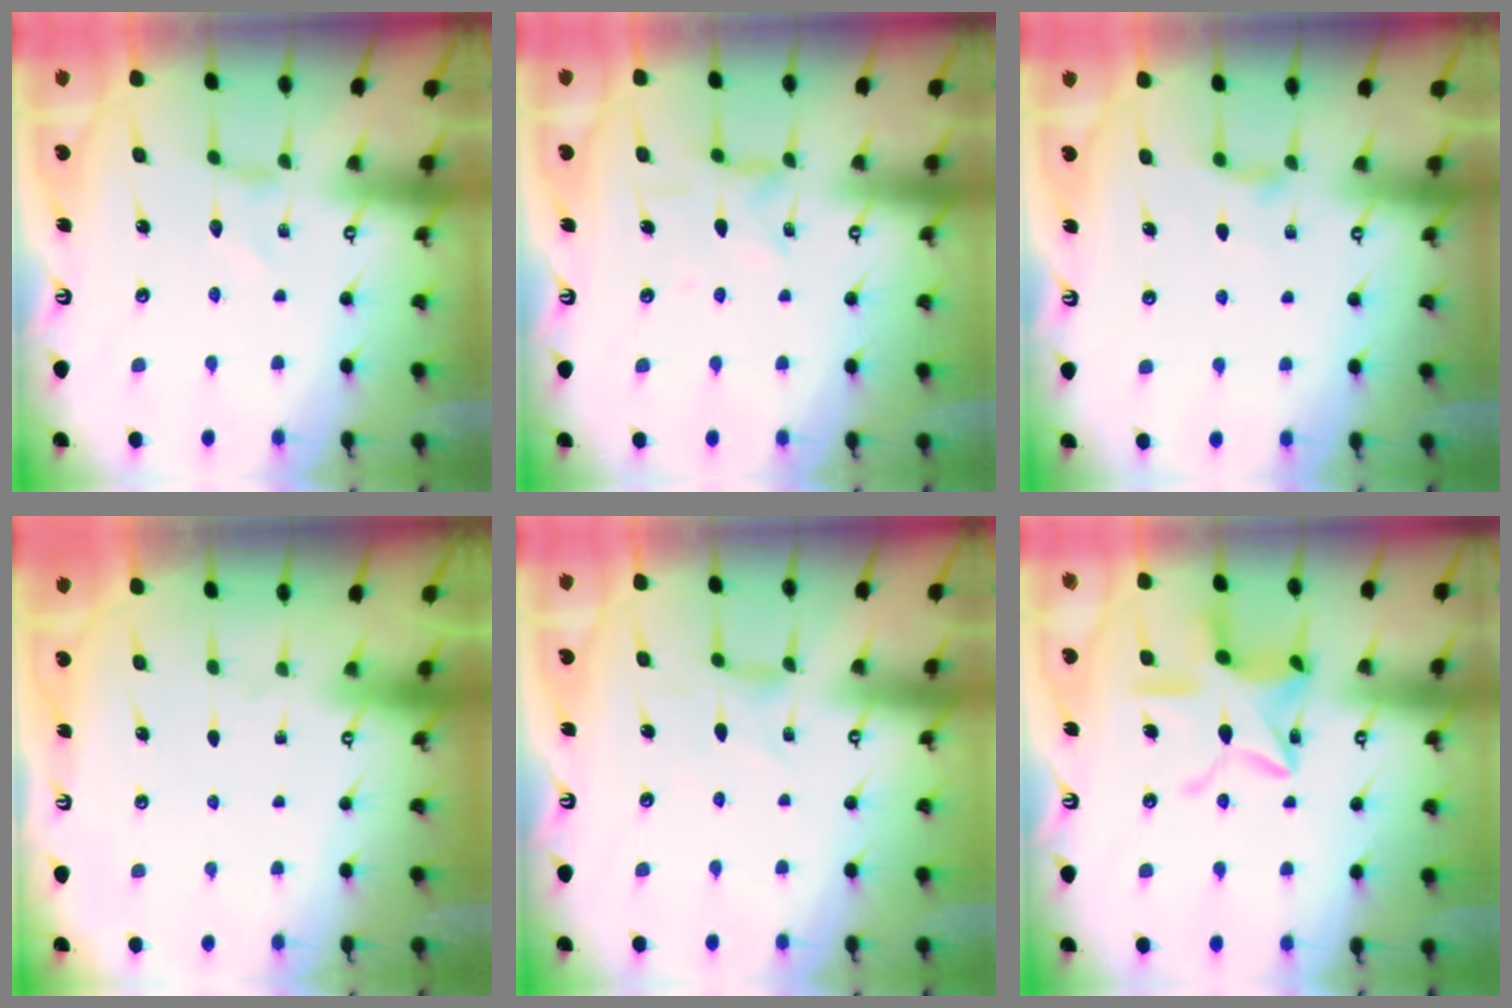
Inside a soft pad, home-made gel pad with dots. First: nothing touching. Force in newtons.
{"total": 2.5, "press": 2.4, "slide": 0.4}
{"total": 4.9, "press": 4.9, "slide": 0.7}
{"total": 0.0}
{"total": 1.3, "press": 1.3, "slide": 0.3}
{"total": 13.6, "press": 13.6, "slide": 1.0}